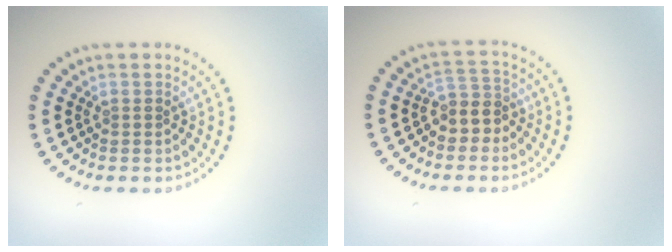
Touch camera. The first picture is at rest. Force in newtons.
{"total": 2.7, "press": 2.3, "slide": 1.4}